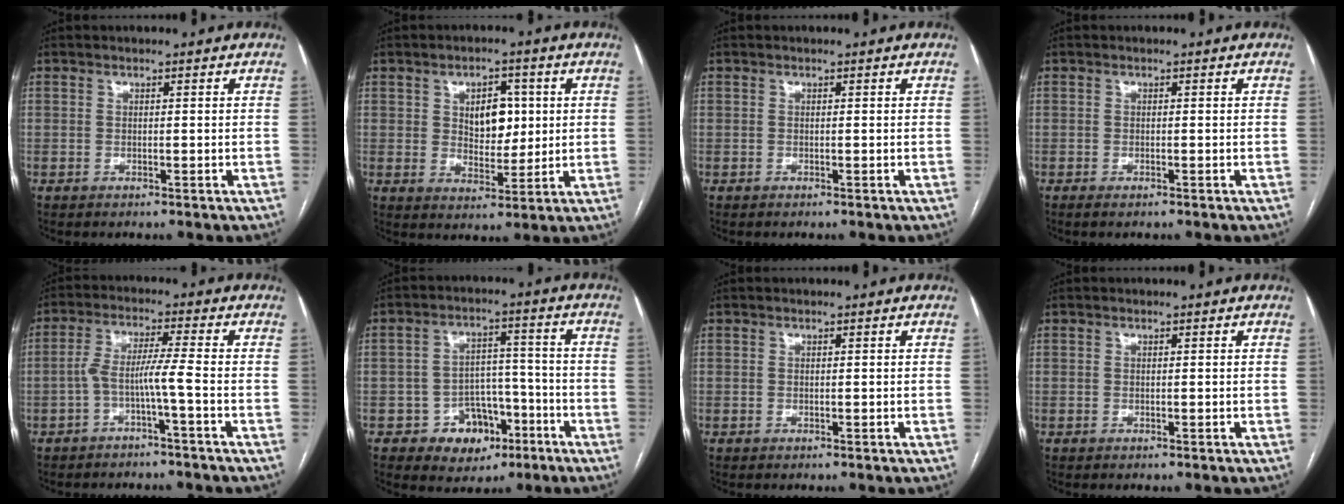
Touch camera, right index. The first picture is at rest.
{"total": 6.7, "force": [1.6, 4.0, 5.2], "torque": [-0.073, 0.007, 0.033]}
{"total": 0.0}
{"total": 1.0, "force": [-0.7, 0.3, 0.7], "torque": [-0.013, -0.001, -0.008]}
{"total": 5.2, "force": [-2.1, -0.8, 4.7], "torque": [-0.089, 0.018, -0.038]}
{"total": 8.1, "force": [-3.9, 6.4, 3.0], "torque": [-0.030, 0.029, -0.049]}
{"total": 0.0}
{"total": 0.0}